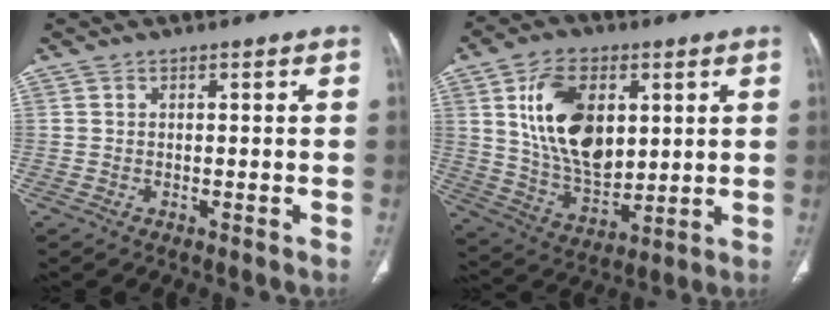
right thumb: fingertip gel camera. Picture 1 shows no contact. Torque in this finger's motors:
{"motor_torque": [0.93, 4.08, 1.80, 0.72, 0.51]}